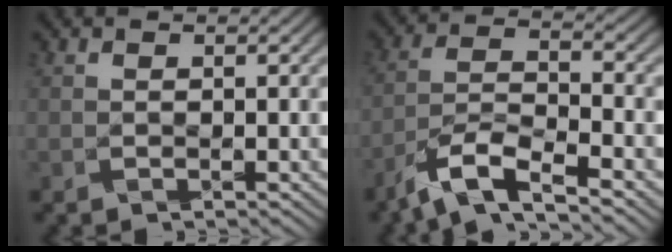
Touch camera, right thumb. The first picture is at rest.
{"total": 7.9, "force": [-6.0, 0.8, 5.1], "torque": [-0.104, 0.004, -0.127]}